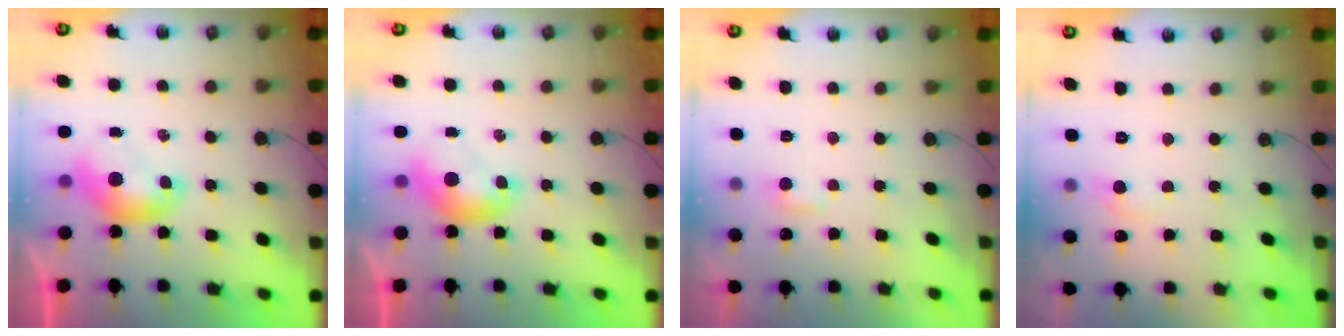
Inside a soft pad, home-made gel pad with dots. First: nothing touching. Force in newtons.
{"total": 0.0}
{"total": 2.4, "press": 2.3, "slide": 0.5}
{"total": 0.9, "press": 0.6, "slide": 0.7}